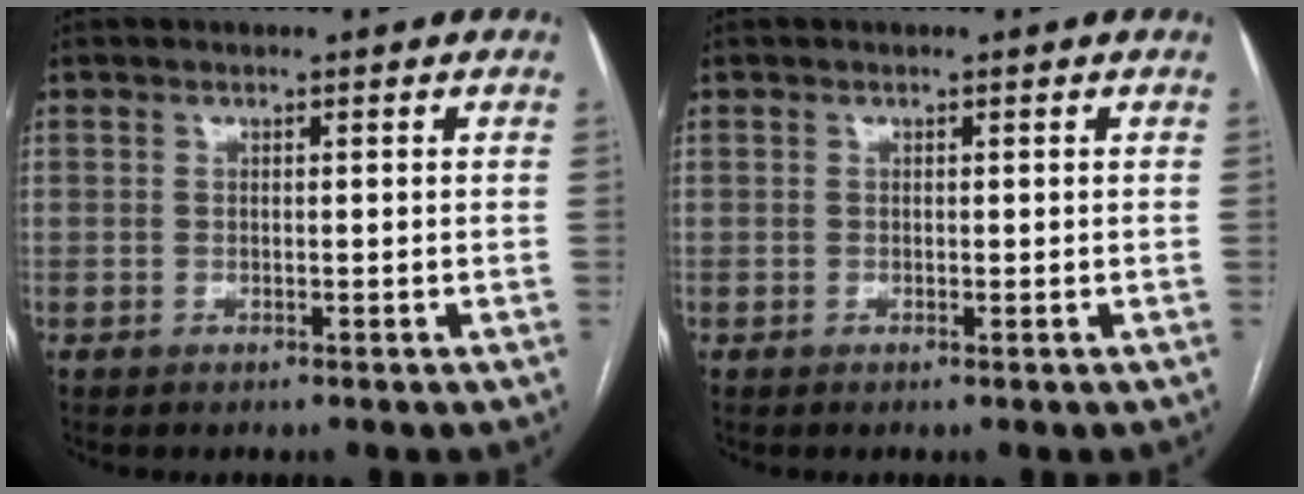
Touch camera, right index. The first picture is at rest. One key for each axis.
{"total": 0.0}